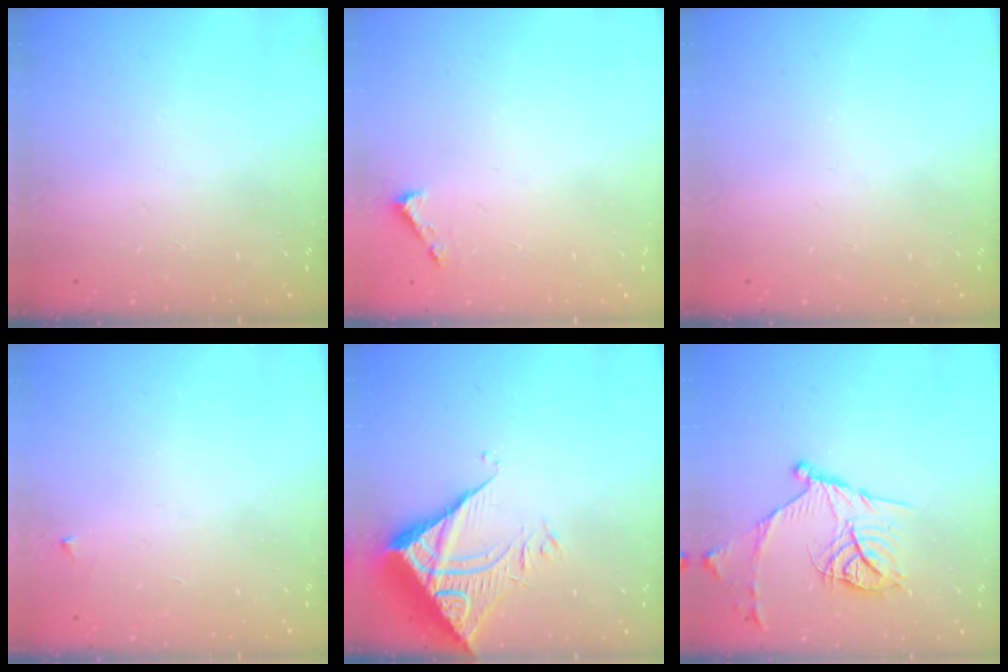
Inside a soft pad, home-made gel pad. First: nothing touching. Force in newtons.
{"total": 1.6, "press": 1.6, "slide": 0.1}
{"total": 0.0}
{"total": 3.2, "press": 3.2, "slide": 0.5}
{"total": 9.0, "press": 8.9, "slide": 0.8}
{"total": 16.5, "press": 16.5, "slide": 1.6}